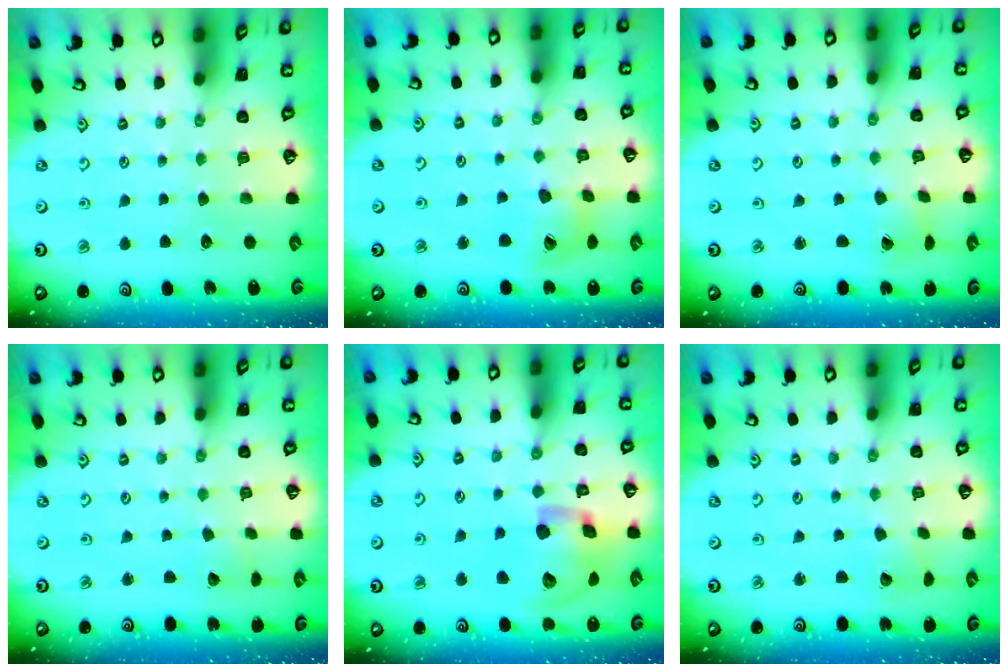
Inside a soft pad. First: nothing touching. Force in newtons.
{"total": 11.9, "press": 11.8, "slide": 1.5}
{"total": 1.1, "press": 1.1, "slide": 0.2}
{"total": 1.2, "press": 1.2, "slide": 0.0}
{"total": 18.2, "press": 18.0, "slide": 2.9}
{"total": 2.1, "press": 2.1, "slide": 0.3}